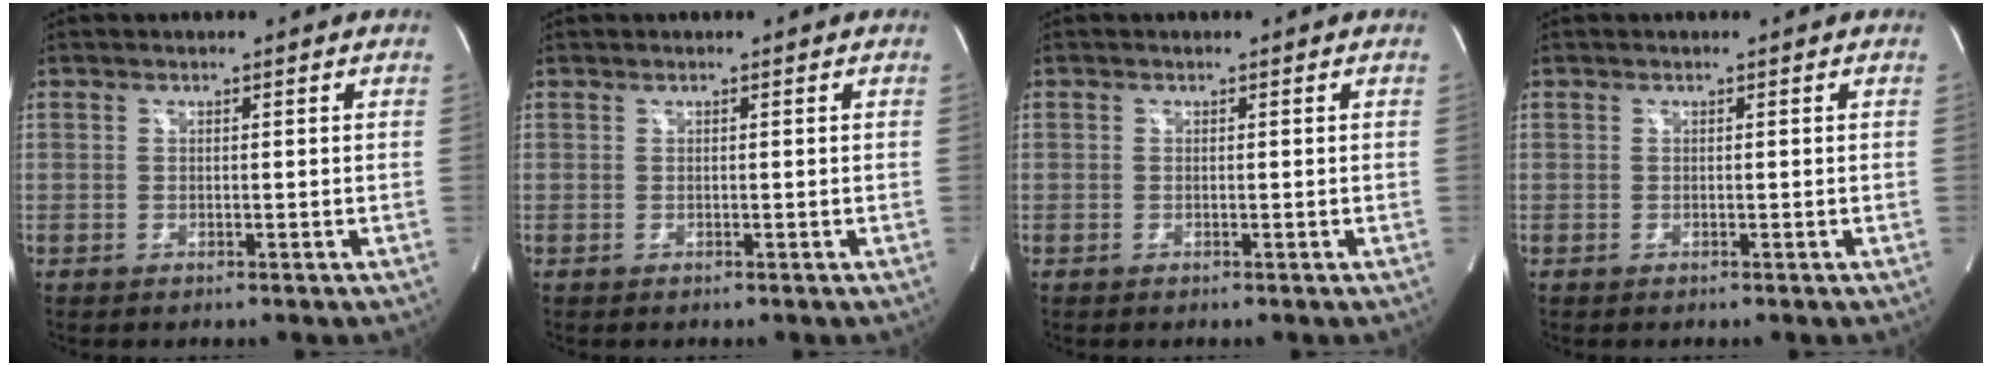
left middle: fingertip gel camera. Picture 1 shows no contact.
{"total": 0.0}
{"total": 0.0}
{"total": 0.0}